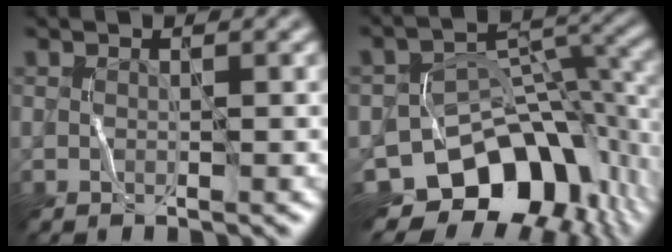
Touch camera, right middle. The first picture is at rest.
{"total": 12.9, "force": [-6.6, 8.5, 6.9], "torque": [-0.108, 0.000, -0.110]}